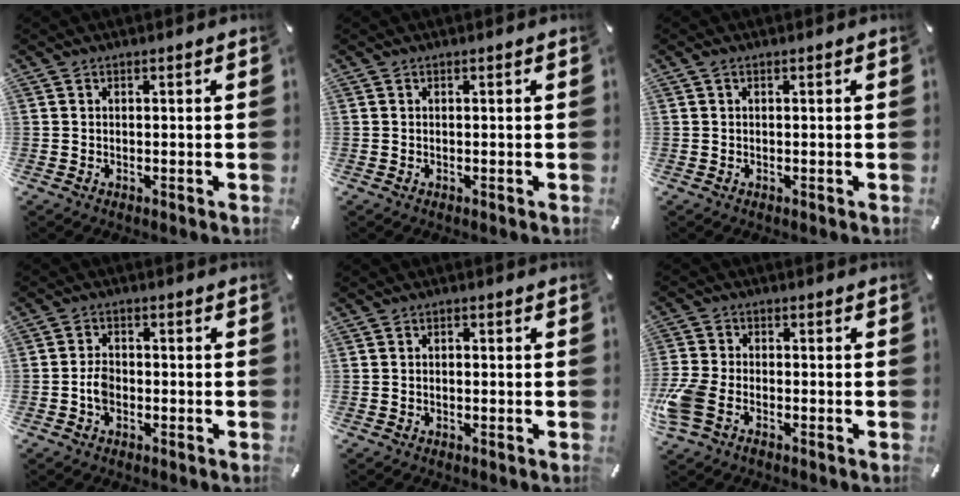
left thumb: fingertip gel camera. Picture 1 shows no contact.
{"total": 0.0}
{"total": 0.5, "force": [0.1, 0.2, 0.5], "torque": [-0.010, 0.002, 0.000]}
{"total": 3.5, "force": [-1.1, 2.4, 2.3], "torque": [-0.049, 0.006, -0.022]}
{"total": 1.0, "force": [-0.2, 0.8, 0.6], "torque": [-0.012, 0.004, -0.006]}
{"total": 6.5, "force": [-3.0, 4.1, 4.1], "torque": [-0.103, 0.003, -0.059]}